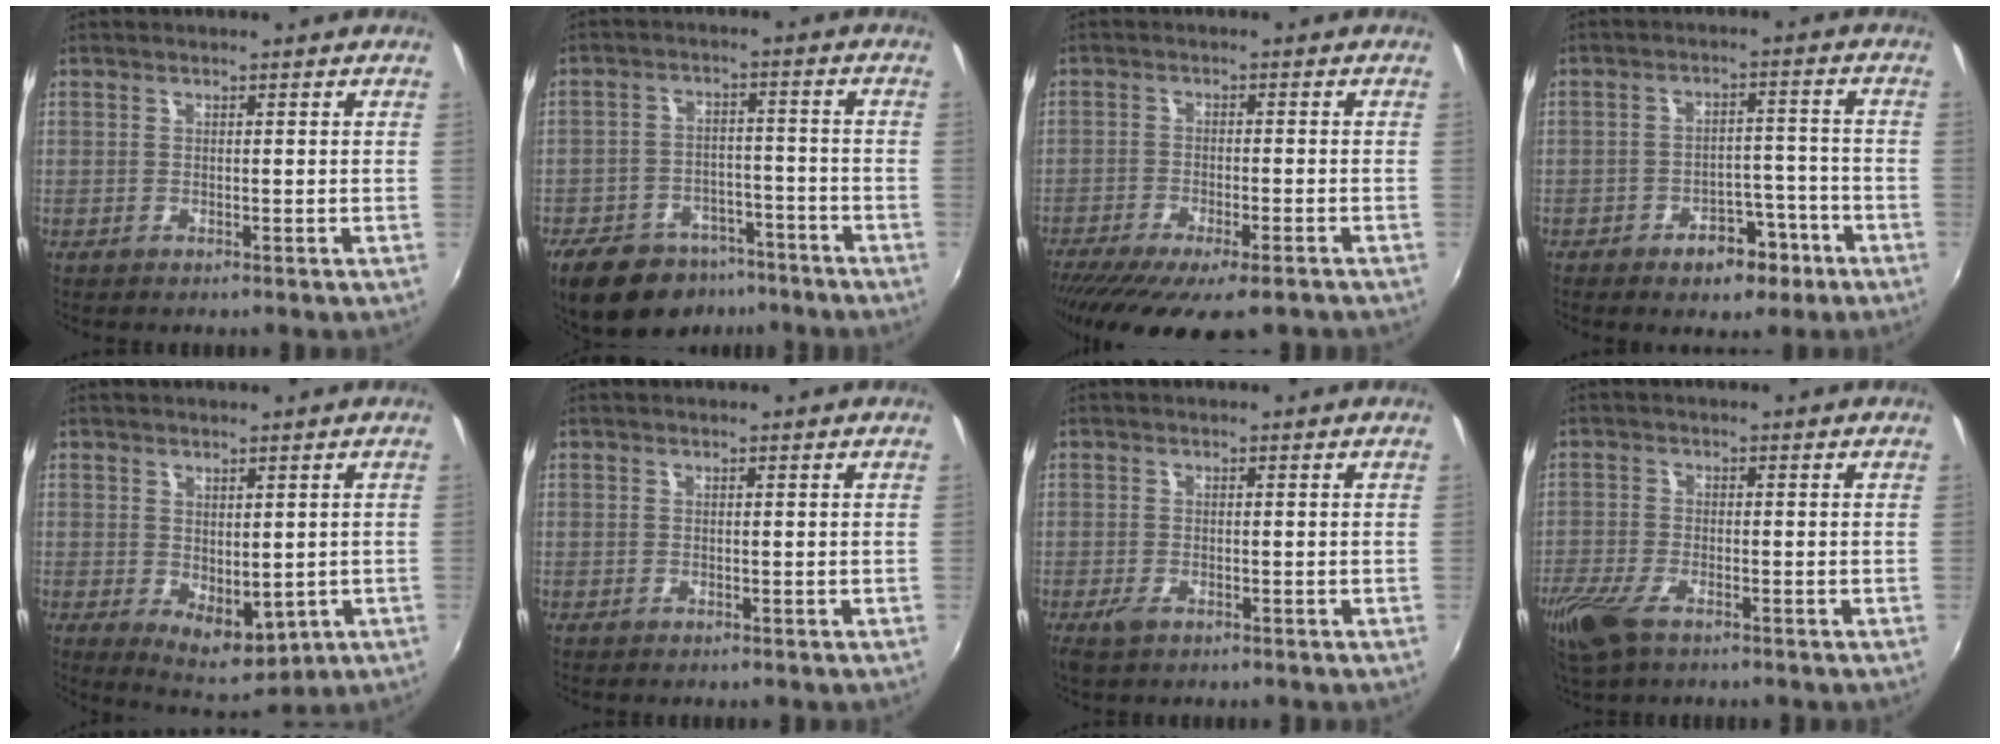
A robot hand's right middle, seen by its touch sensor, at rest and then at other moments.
{"total": 15.5, "force": [-11.0, 8.6, 6.6], "torque": [-0.156, 0.002, -0.158]}
{"total": 16.1, "force": [-12.1, 4.3, 9.7], "torque": [-0.196, -0.064, -0.186]}
{"total": 7.5, "force": [-4.8, 4.3, 3.8], "torque": [-0.066, 0.017, -0.054]}
{"total": 6.6, "force": [-0.4, 4.2, 5.1], "torque": [-0.077, -0.017, 0.009]}
{"total": 0.0}
{"total": 2.2, "force": [-1.3, 1.0, 1.5], "torque": [-0.031, -0.007, -0.024]}
{"total": 7.9, "force": [-5.1, 3.1, 5.3], "torque": [-0.135, -0.027, -0.099]}